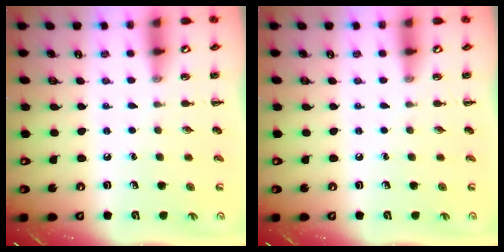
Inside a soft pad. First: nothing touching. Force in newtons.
{"total": 0.0}